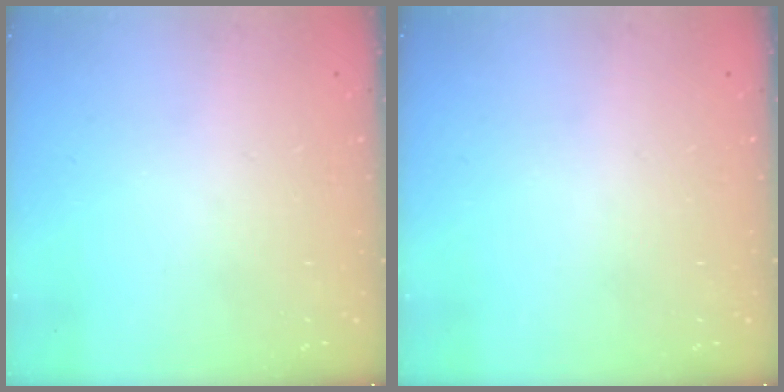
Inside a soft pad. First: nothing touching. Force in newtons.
{"total": 0.0}